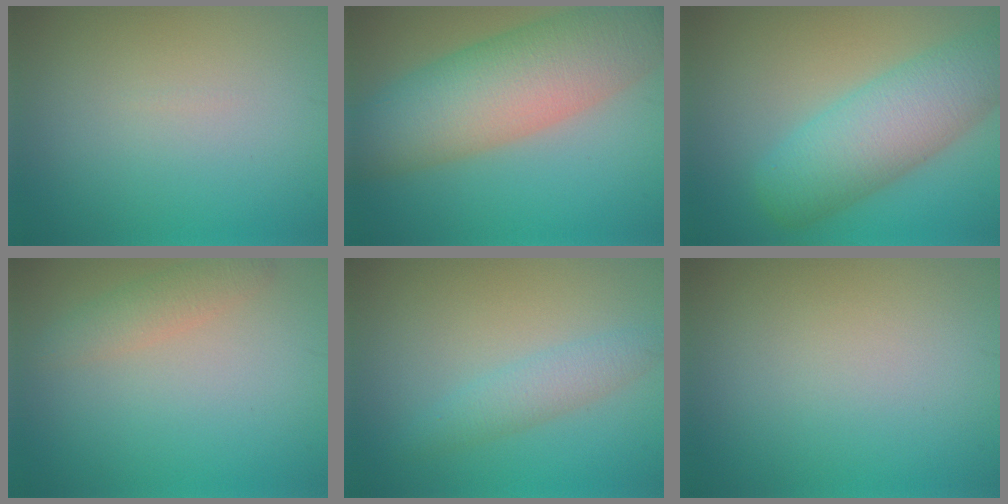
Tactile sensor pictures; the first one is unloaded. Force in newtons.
{"total": 10.2, "press": 10.2, "slide": 0.4}
{"total": 7.5, "press": 7.5, "slide": 0.3}
{"total": 2.1, "press": 2.1, "slide": 0.1}
{"total": 2.5, "press": 2.5, "slide": 0.1}
{"total": 0.0}